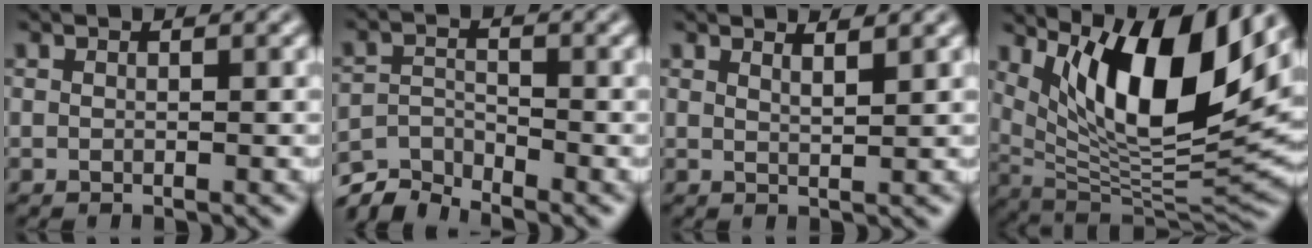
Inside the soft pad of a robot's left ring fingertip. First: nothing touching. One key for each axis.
{"total": 3.8, "fx": -3.6, "fy": 0.8, "fz": 0.7, "tx": -0.011, "ty": -0.002, "tz": -0.080}
{"total": 1.9, "fx": 1.6, "fy": 0.5, "fz": 1.0, "tx": -0.004, "ty": 0.007, "tz": 0.011}
{"total": 12.5, "fx": 5.6, "fy": 3.7, "fz": 10.5, "tx": -0.169, "ty": -0.015, "tz": 0.108}